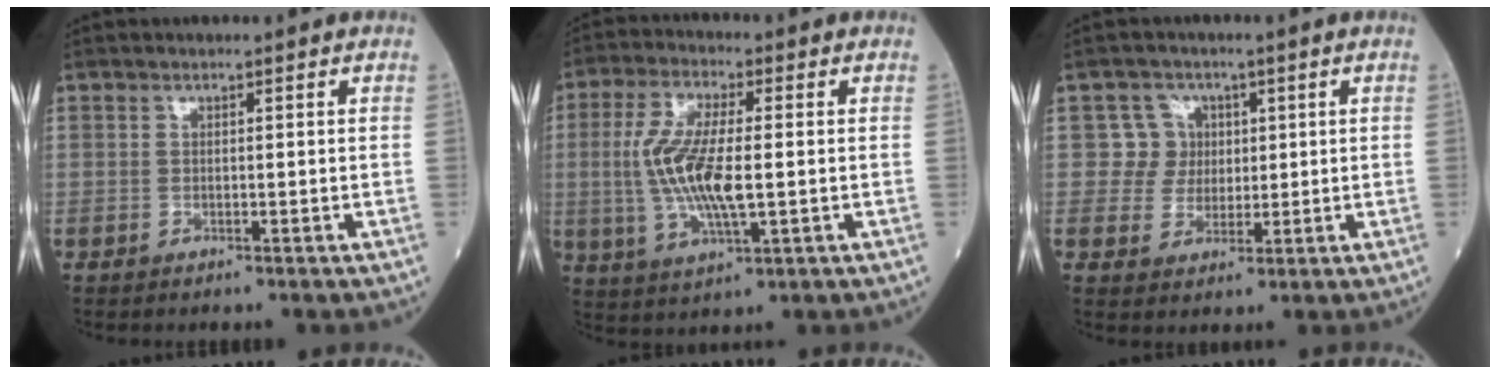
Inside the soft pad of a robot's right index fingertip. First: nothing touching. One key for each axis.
{"total": 10.7, "fx": -0.3, "fy": 2.7, "fz": 10.4, "tx": -0.222, "ty": -0.003, "tz": -0.005}
{"total": 4.8, "fx": 1.1, "fy": 4.7, "fz": 0.0, "tx": 0.008, "ty": 0.012, "tz": 0.022}